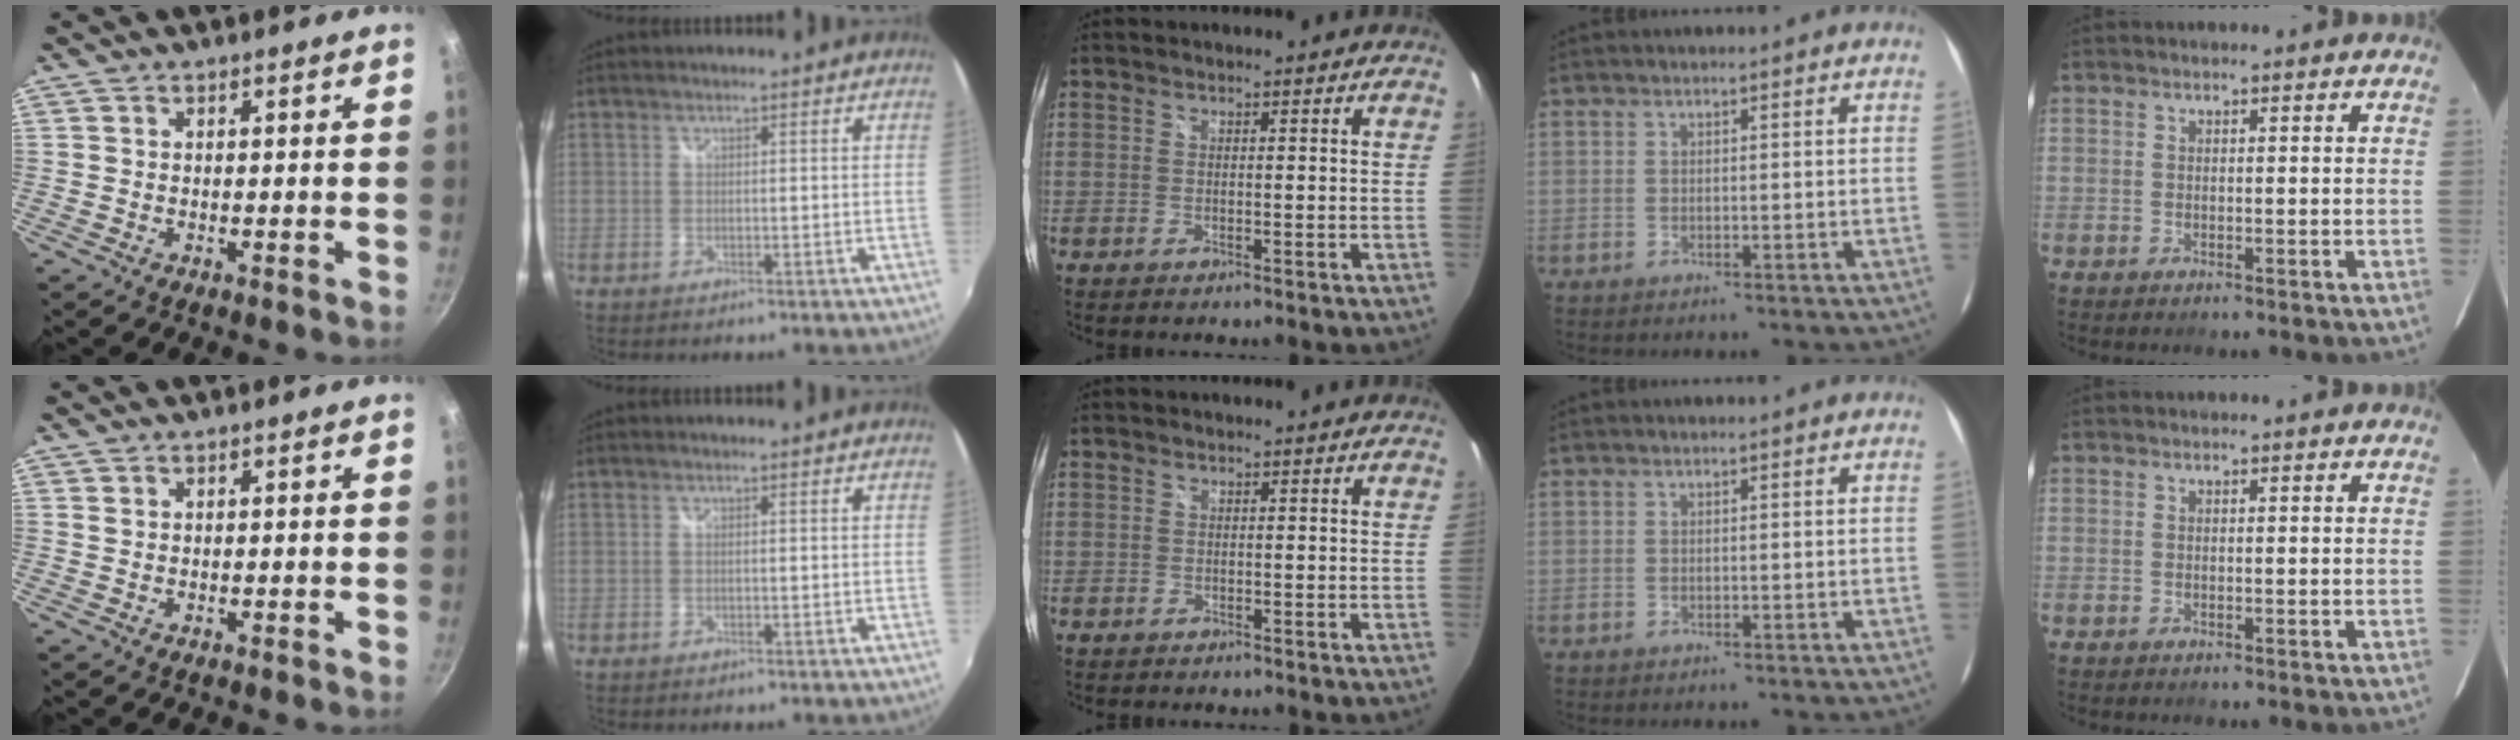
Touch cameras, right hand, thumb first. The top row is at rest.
{"middle": {"total": 0.6, "force": [-0.4, 0.4, -0.2], "torque": [0.000, 0.000, -0.010]}}